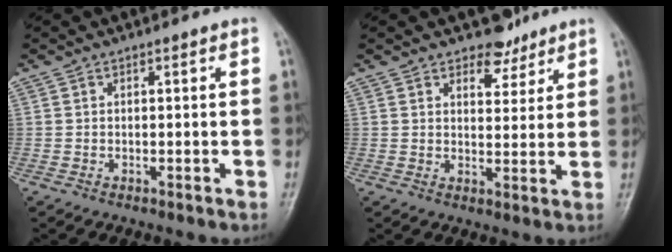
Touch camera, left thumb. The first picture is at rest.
{"total": 5.0, "force": [3.9, 2.7, 1.4], "torque": [0.007, -0.028, 0.061]}